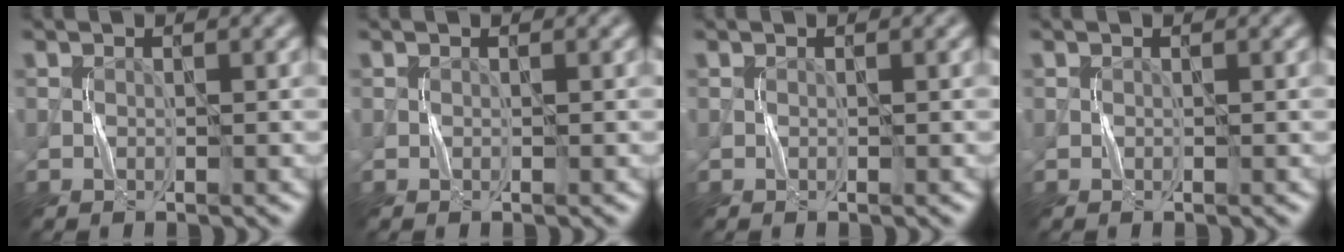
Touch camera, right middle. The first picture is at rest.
{"total": 0.0}
{"total": 0.0}
{"total": 0.0}